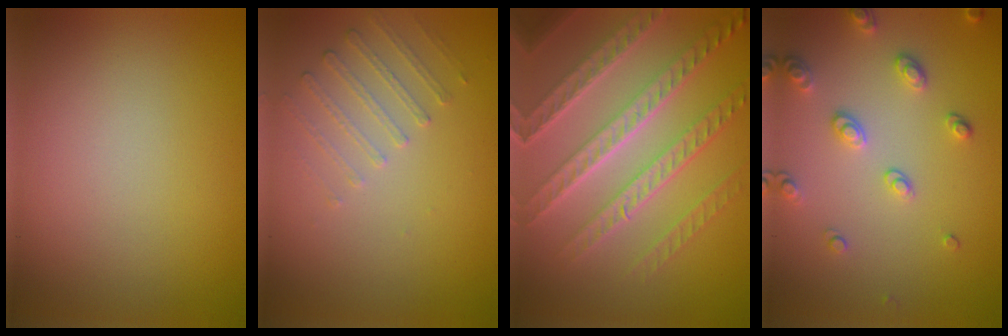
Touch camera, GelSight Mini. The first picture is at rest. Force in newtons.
{"total": 1.5, "press": 1.0, "slide": 1.1}
{"total": 7.8, "press": 5.5, "slide": 5.6}
{"total": 2.7, "press": 2.7, "slide": 0.5}